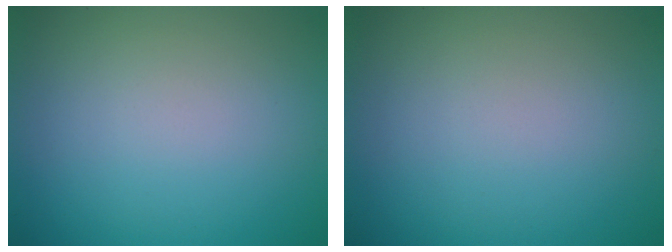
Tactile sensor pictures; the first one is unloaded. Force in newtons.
{"total": 0.0}